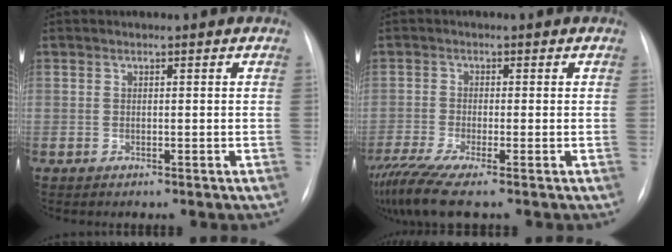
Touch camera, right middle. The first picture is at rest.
{"total": 8.1, "force": [-6.1, 0.1, 5.3], "torque": [-0.103, -0.022, -0.113]}